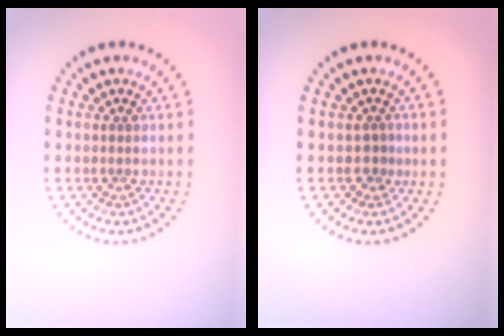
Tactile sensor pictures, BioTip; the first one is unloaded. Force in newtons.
{"total": 1.0, "press": 0.8, "slide": 0.5}